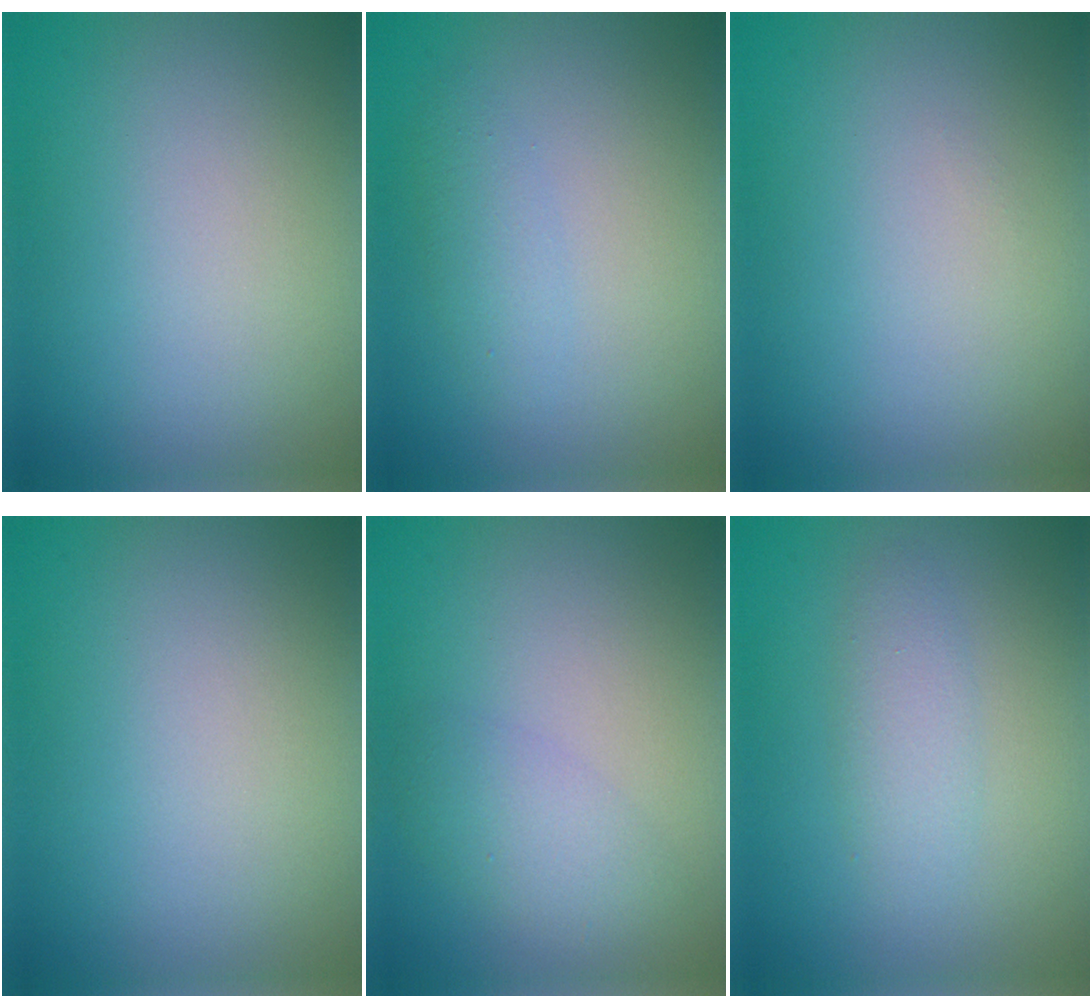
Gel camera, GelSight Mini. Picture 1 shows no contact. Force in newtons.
{"total": 1.6, "press": 1.6, "slide": 0.0}
{"total": 0.0}
{"total": 0.0}
{"total": 2.7, "press": 2.7, "slide": 0.1}
{"total": 2.3, "press": 2.3, "slide": 0.1}